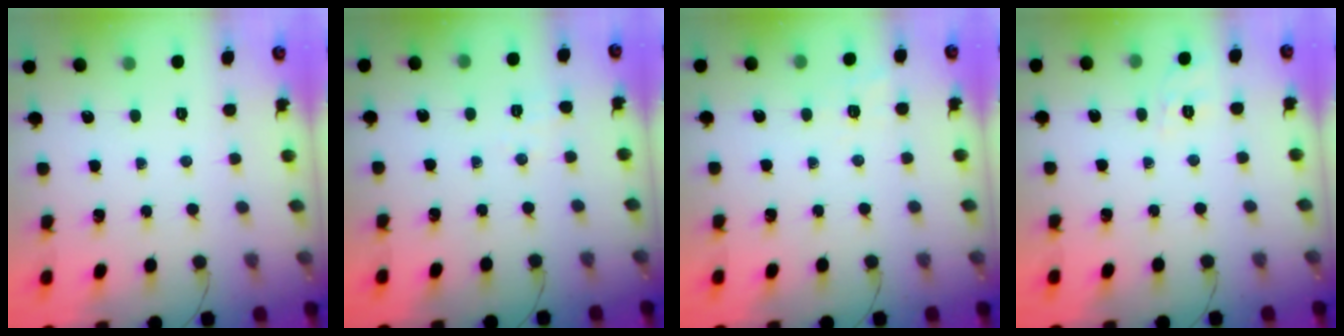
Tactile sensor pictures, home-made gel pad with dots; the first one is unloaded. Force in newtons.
{"total": 1.3, "press": 0.5, "slide": 1.3}
{"total": 1.9, "press": 1.0, "slide": 1.6}
{"total": 1.7, "press": 0.0, "slide": 1.7}